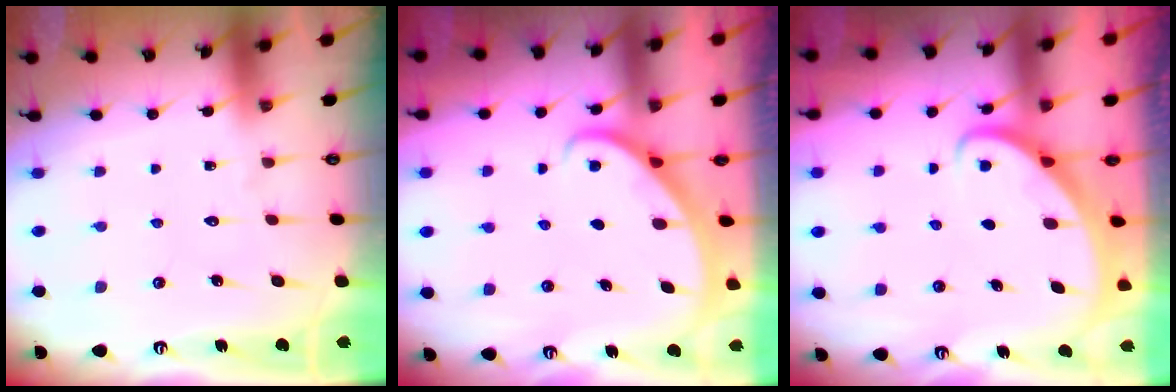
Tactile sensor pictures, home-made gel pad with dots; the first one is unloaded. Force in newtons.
{"total": 2.3, "press": 2.3, "slide": 0.2}
{"total": 2.4, "press": 2.4, "slide": 0.2}